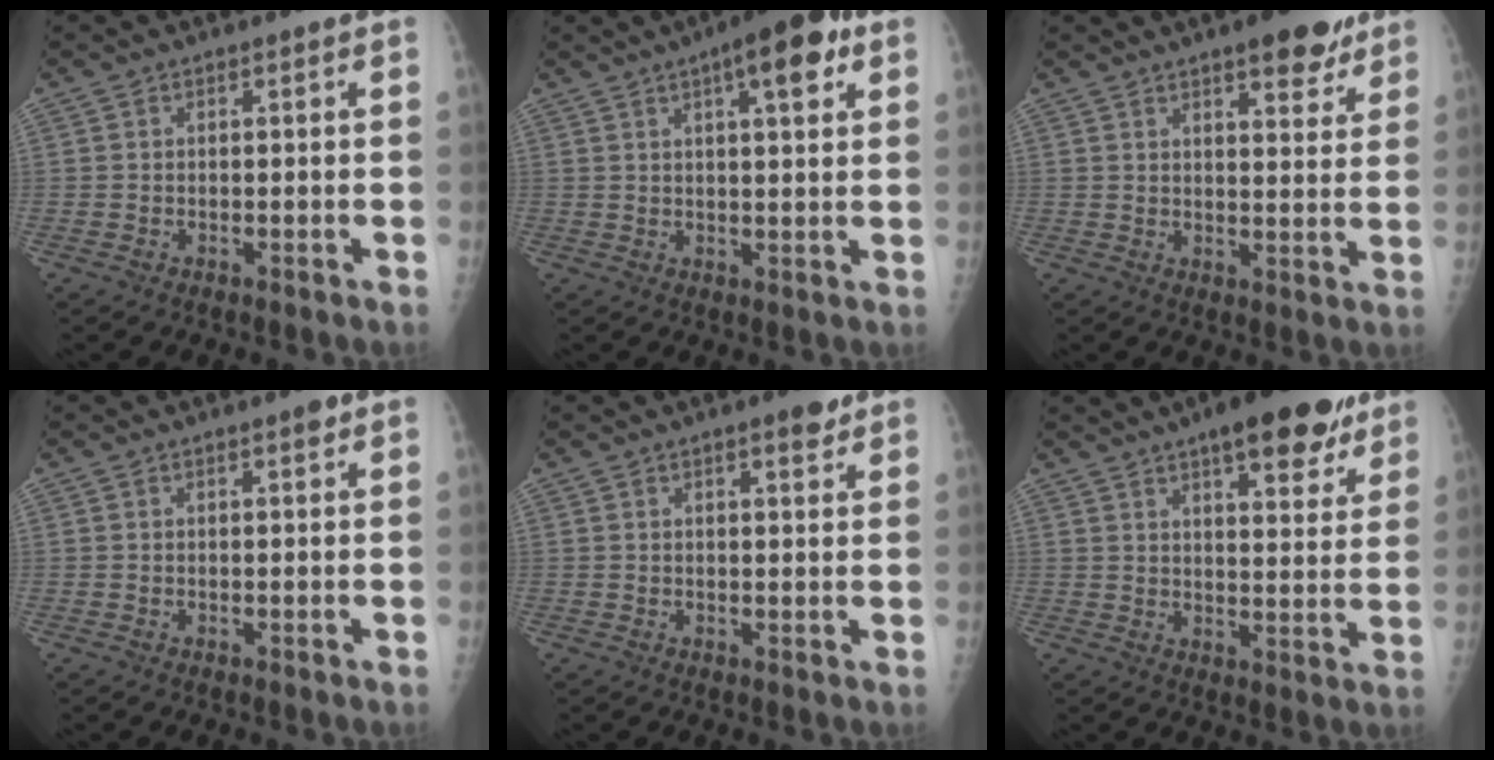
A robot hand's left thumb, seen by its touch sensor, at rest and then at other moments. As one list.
[{"total": 10.8, "force": [5.2, 3.3, 9.0], "torque": [-0.108, -0.002, 0.066]}, {"total": 9.7, "force": [6.3, 3.4, 6.5], "torque": [-0.059, -0.029, 0.081]}, {"total": 1.4, "force": [0.8, 0.3, 1.1], "torque": [-0.016, -0.001, 0.011]}, {"total": 4.1, "force": [2.6, 1.2, 2.9], "torque": [-0.033, -0.011, 0.031]}, {"total": 16.3, "force": [10.3, 5.7, 11.3], "torque": [-0.123, -0.036, 0.144]}]